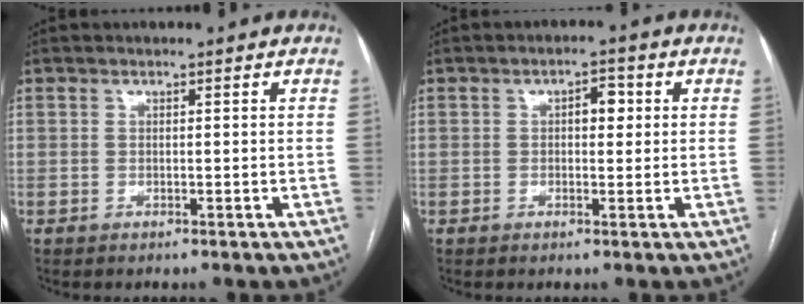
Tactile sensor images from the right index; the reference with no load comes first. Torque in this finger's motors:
{"motor_torque": [0.04, 0.04, 0.03, 0.03]}